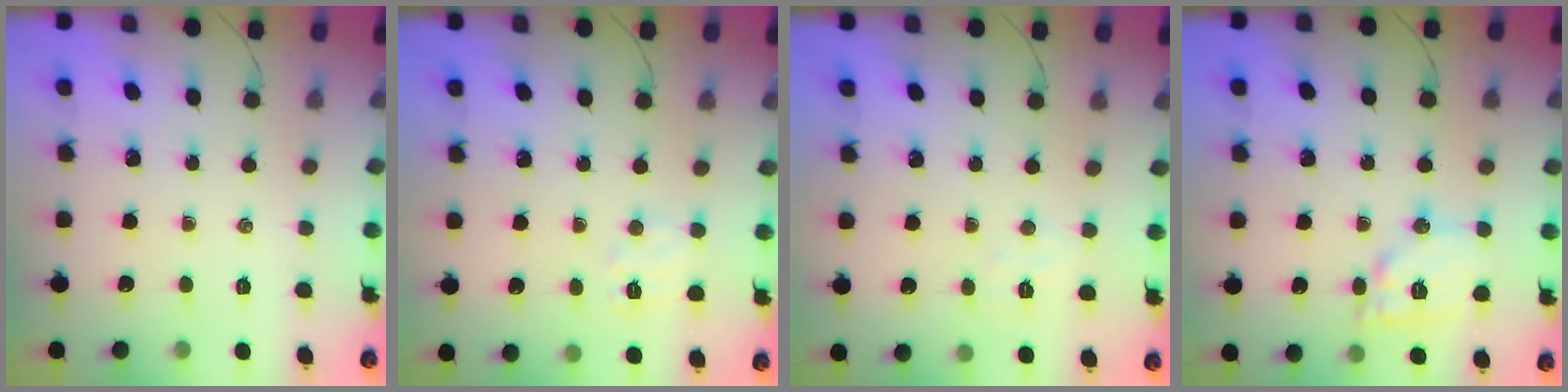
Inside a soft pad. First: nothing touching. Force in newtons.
{"total": 6.8, "press": 6.6, "slide": 1.4}
{"total": 3.5, "press": 3.4, "slide": 0.7}
{"total": 11.8, "press": 11.8, "slide": 0.7}